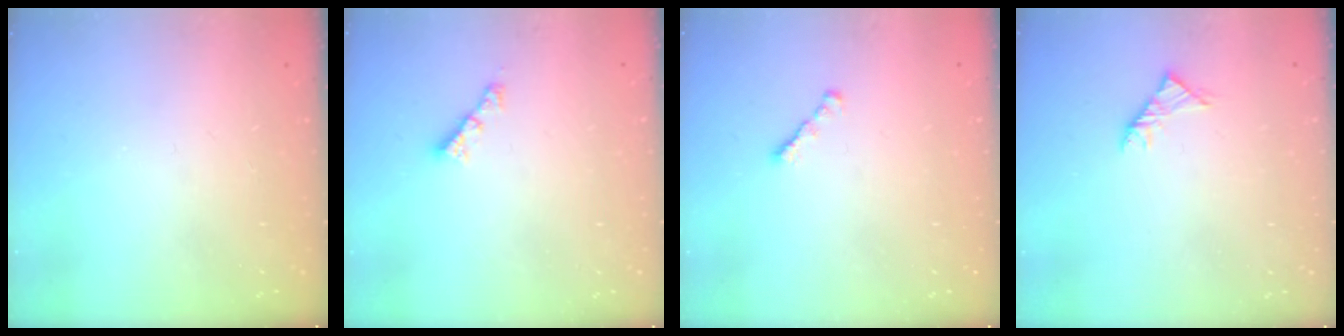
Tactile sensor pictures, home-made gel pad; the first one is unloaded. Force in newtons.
{"total": 2.4, "press": 2.4, "slide": 0.3}
{"total": 1.8, "press": 1.7, "slide": 0.6}
{"total": 2.9, "press": 2.8, "slide": 0.8}